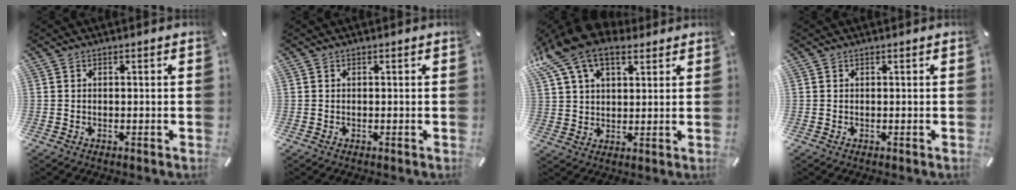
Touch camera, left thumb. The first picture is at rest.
{"total": 0.0}
{"total": 13.2, "force": [7.6, 7.9, 7.4], "torque": [-0.184, -0.018, 0.143]}
{"total": 0.6, "force": [0.1, 0.6, -0.2], "torque": [0.006, 0.007, 0.000]}